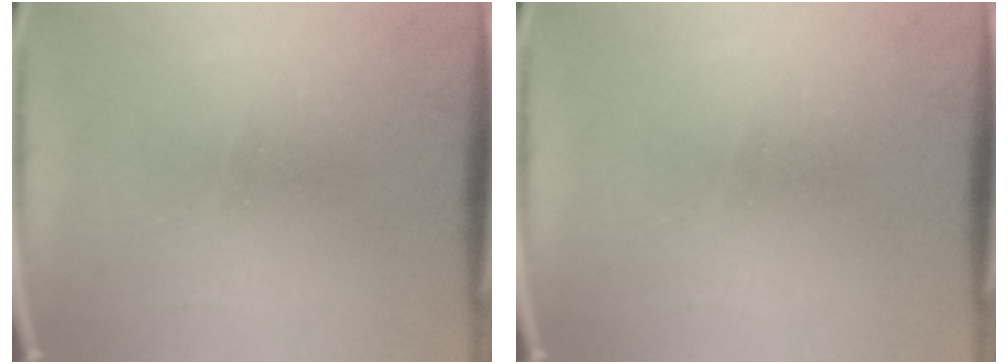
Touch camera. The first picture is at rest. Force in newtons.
{"total": 0.0}